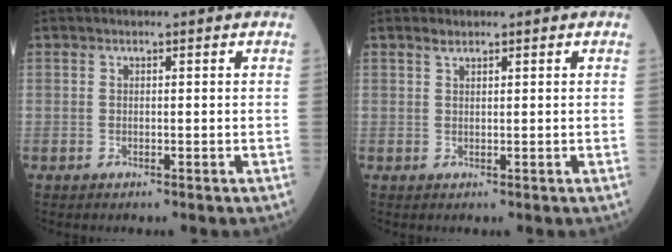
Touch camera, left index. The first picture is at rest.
{"total": 1.0, "force": [0.8, 0.2, 0.5], "torque": [-0.013, 0.006, 0.018]}